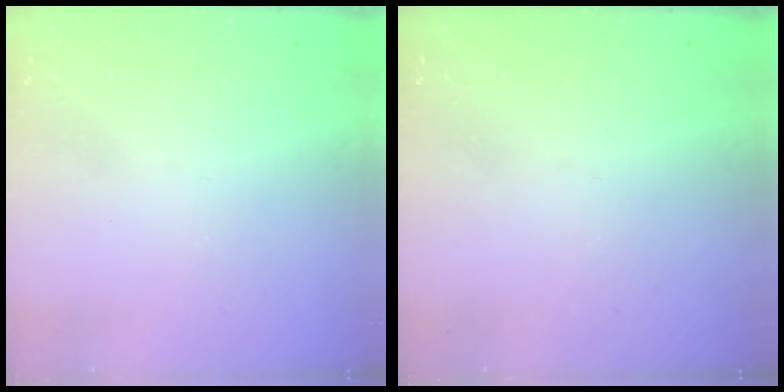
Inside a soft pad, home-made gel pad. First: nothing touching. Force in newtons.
{"total": 0.0}